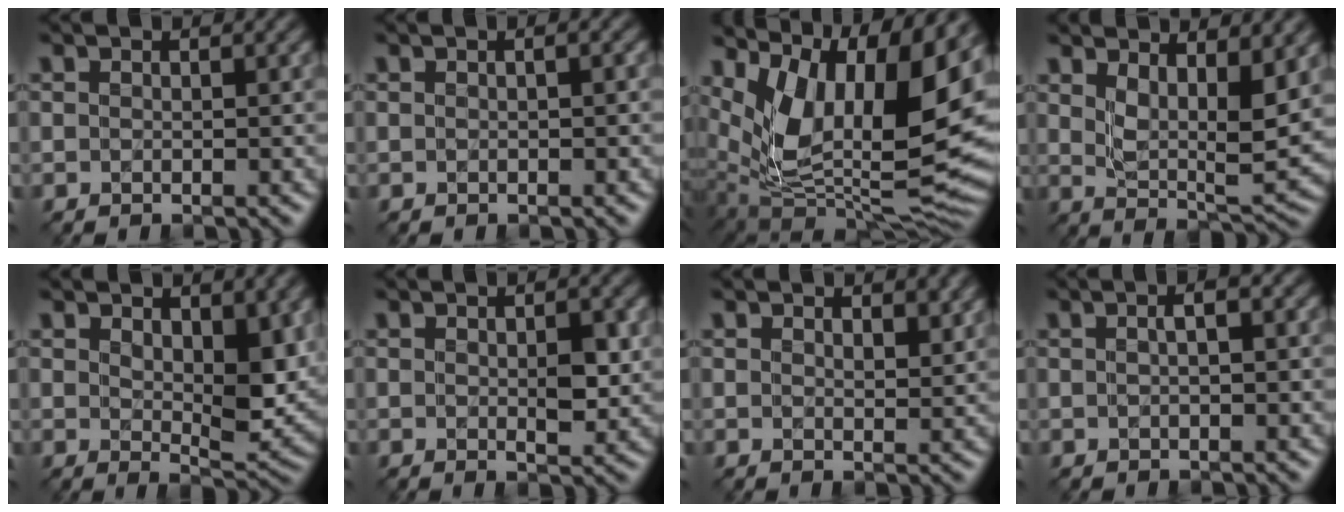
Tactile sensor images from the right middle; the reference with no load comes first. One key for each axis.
{"total": 0.7, "fx": 0.1, "fy": 0.1, "fz": 0.7, "tx": -0.013, "ty": 0.002, "tz": 0.000}
{"total": 15.1, "fx": 5.5, "fy": 7.0, "fz": 12.2, "tx": -0.220, "ty": 0.005, "tz": 0.095}
{"total": 6.7, "fx": 2.6, "fy": 2.7, "fz": 5.6, "tx": -0.105, "ty": -0.015, "tz": 0.050}
{"total": 5.8, "fx": 1.3, "fy": 2.8, "fz": 4.9, "tx": -0.083, "ty": -0.013, "tz": 0.029}
{"total": 2.8, "fx": 0.1, "fy": 1.2, "fz": 2.6, "tx": -0.043, "ty": -0.006, "tz": 0.003}
{"total": 1.5, "fx": 1.0, "fy": 0.6, "fz": 0.9, "tx": -0.013, "ty": -0.004, "tz": 0.020}
{"total": 1.9, "fx": 0.4, "fy": 0.6, "fz": 1.8, "tx": -0.019, "ty": -0.005, "tz": 0.002}